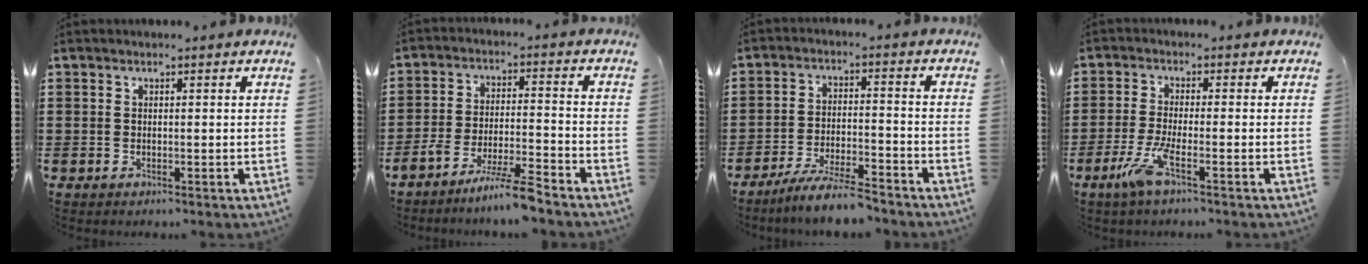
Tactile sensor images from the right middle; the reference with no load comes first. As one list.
[{"total": 6.9, "force": [-5.9, -0.2, 3.6], "torque": [-0.068, -0.009, -0.113]}, {"total": 6.3, "force": [-5.8, 0.0, 2.5], "torque": [-0.054, -0.011, -0.108]}, {"total": 5.5, "force": [-2.6, 0.6, 4.8], "torque": [-0.112, -0.018, -0.053]}]